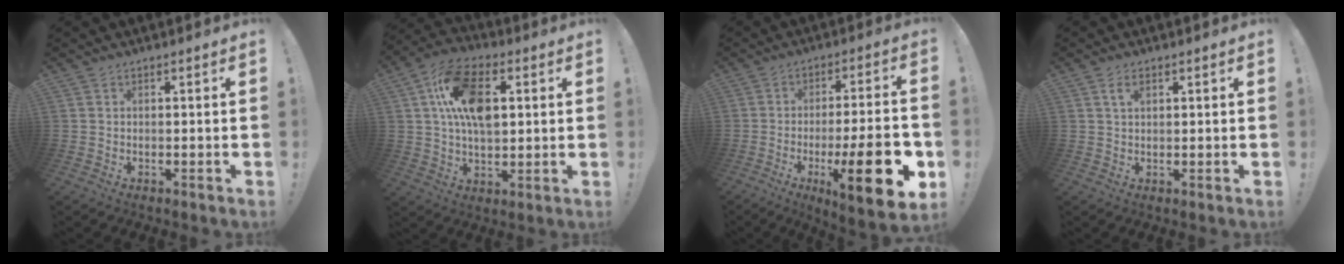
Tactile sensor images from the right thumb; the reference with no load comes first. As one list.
[{"total": 16.7, "force": [3.7, 10.0, 12.9], "torque": [-0.208, 0.011, 0.067]}, {"total": 20.1, "force": [-6.3, 4.4, 18.6], "torque": [-0.263, 0.014, -0.087]}, {"total": 2.5, "force": [1.2, 1.2, 1.9], "torque": [-0.032, -0.001, 0.019]}]